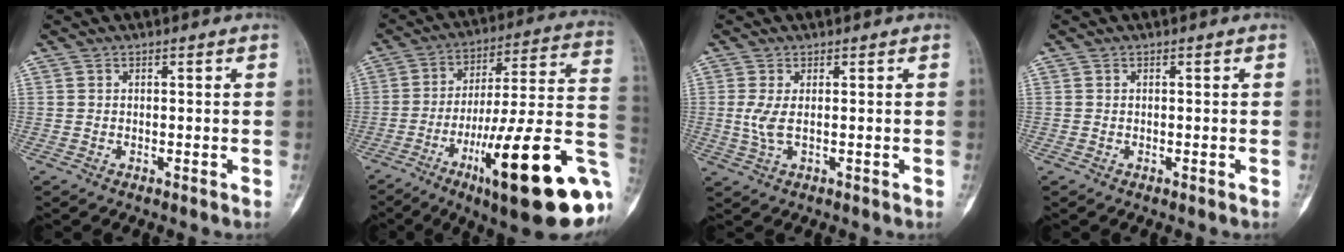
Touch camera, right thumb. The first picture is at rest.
{"total": 28.7, "force": [-10.5, 6.0, 26.0], "torque": [-0.329, 0.036, -0.154]}
{"total": 2.8, "force": [0.3, 1.2, 2.5], "torque": [-0.074, -0.007, 0.008]}
{"total": 0.6, "force": [0.1, 0.2, -0.5], "torque": [0.006, -0.002, 0.000]}